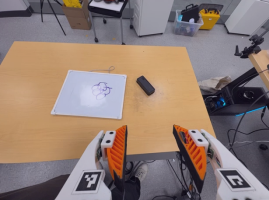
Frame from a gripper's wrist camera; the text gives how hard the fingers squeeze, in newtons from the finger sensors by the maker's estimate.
{"total": 0.0}